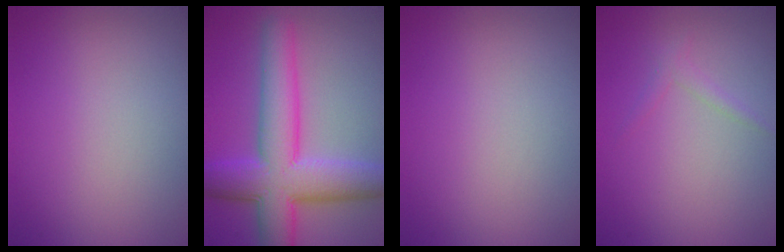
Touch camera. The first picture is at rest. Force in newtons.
{"total": 8.8, "press": 8.8, "slide": 0.2}
{"total": 0.0}
{"total": 0.9, "press": 0.9, "slide": 0.0}